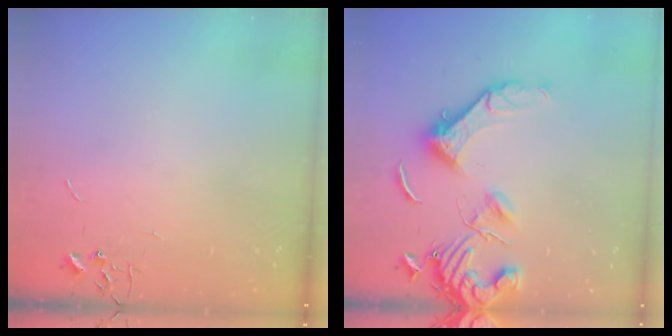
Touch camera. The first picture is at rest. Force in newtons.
{"total": 15.1, "press": 15.0, "slide": 1.8}